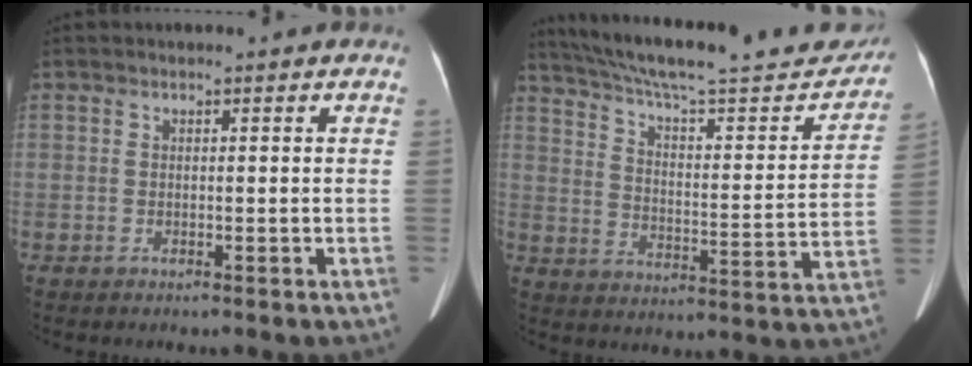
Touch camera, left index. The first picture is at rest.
{"total": 27.9, "force": [25.0, 4.2, 11.8], "torque": [-0.188, -0.034, 0.334]}